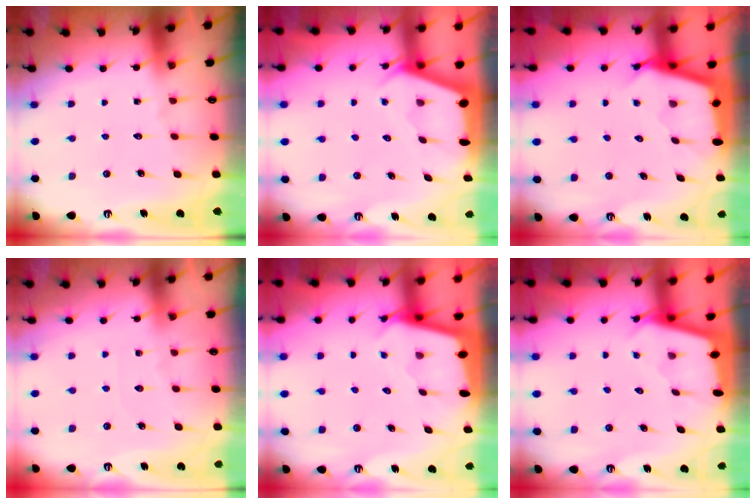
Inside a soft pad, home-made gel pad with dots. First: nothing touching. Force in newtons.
{"total": 2.2, "press": 2.2, "slide": 0.3}
{"total": 2.8, "press": 2.8, "slide": 0.3}
{"total": 4.7, "press": 4.7, "slide": 0.6}
{"total": 2.4, "press": 2.4, "slide": 0.1}
{"total": 2.0, "press": 2.0, "slide": 0.2}